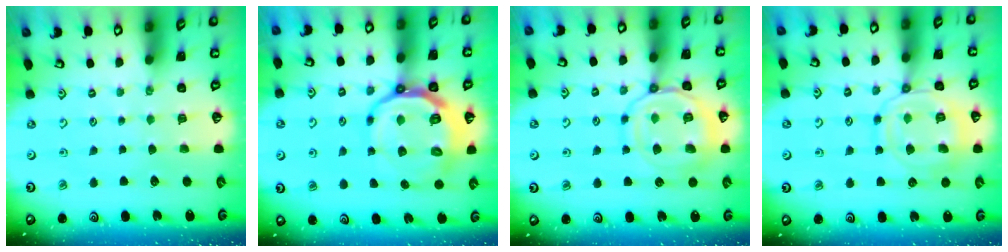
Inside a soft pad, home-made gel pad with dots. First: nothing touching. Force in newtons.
{"total": 14.9, "press": 14.6, "slide": 3.1}
{"total": 13.6, "press": 13.6, "slide": 1.3}
{"total": 13.4, "press": 13.3, "slide": 1.2}